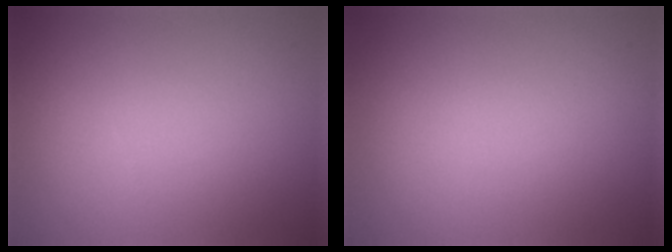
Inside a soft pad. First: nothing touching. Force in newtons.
{"total": 0.0}